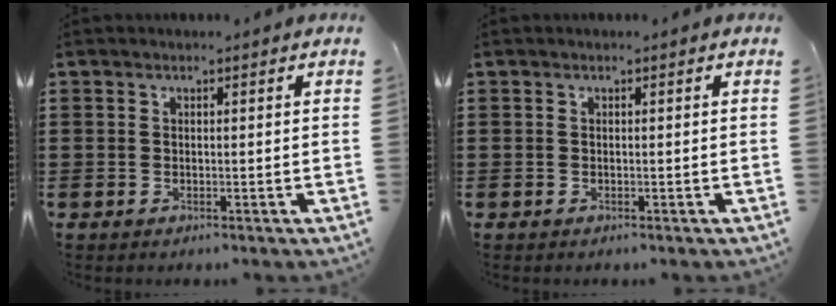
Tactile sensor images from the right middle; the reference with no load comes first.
{"total": 0.0}